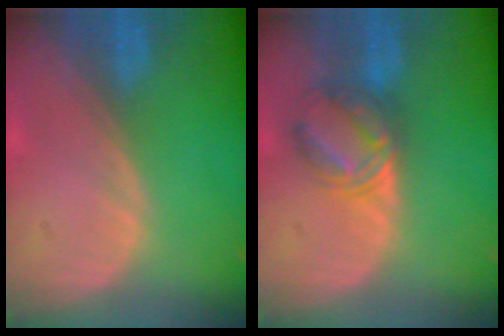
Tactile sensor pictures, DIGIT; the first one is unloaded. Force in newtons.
{"total": 6.0, "press": 5.8, "slide": 1.4}